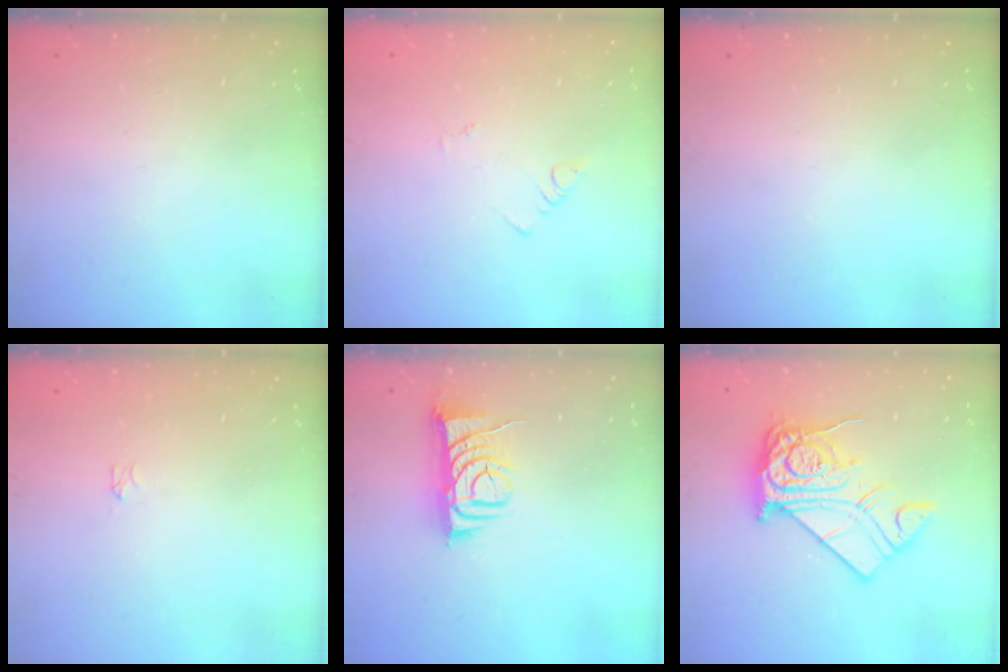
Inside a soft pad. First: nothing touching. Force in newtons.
{"total": 1.1, "press": 1.1, "slide": 0.3}
{"total": 0.0}
{"total": 0.0}
{"total": 8.3, "press": 8.2, "slide": 1.0}
{"total": 16.2, "press": 16.1, "slide": 1.3}